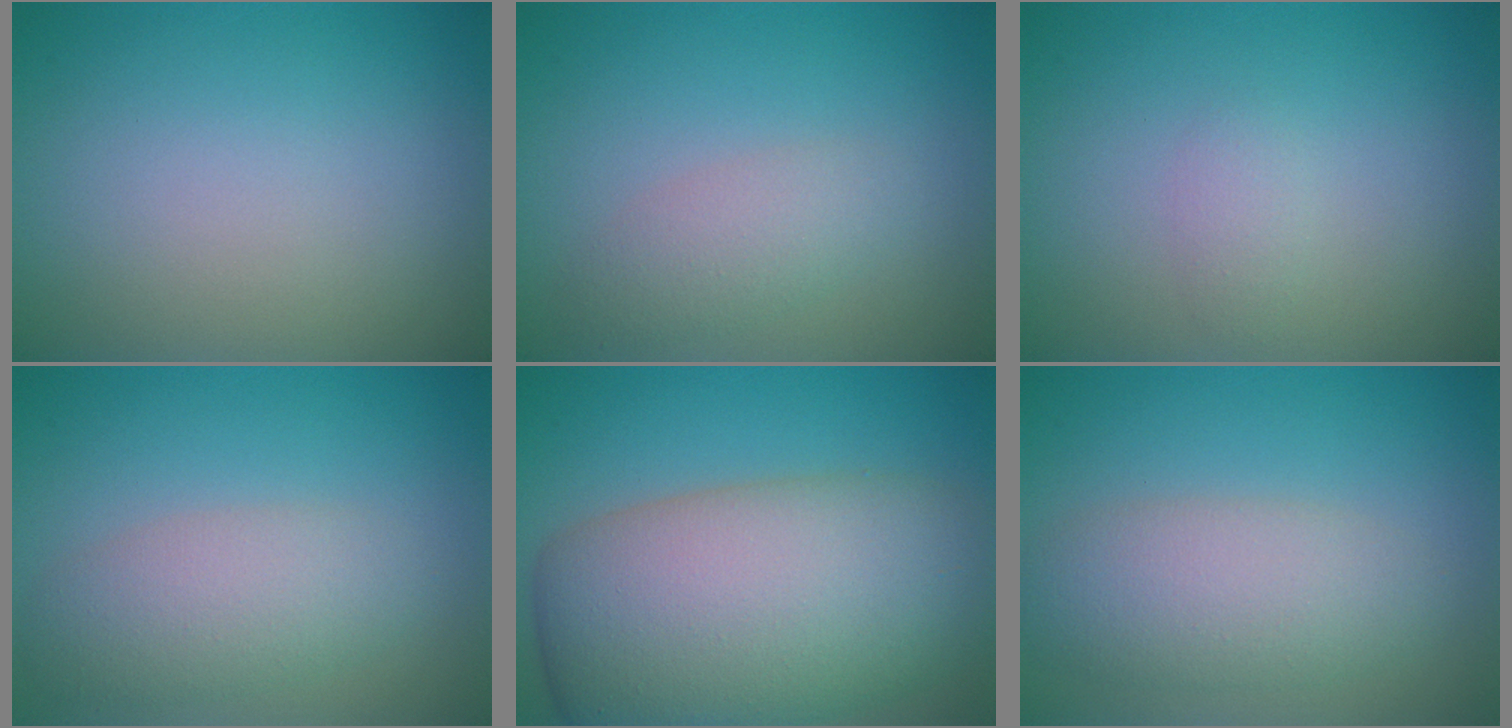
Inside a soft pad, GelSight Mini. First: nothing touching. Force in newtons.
{"total": 2.4, "press": 2.4, "slide": 0.1}
{"total": 1.1, "press": 1.1, "slide": 0.0}
{"total": 3.9, "press": 3.9, "slide": 0.1}
{"total": 12.7, "press": 12.6, "slide": 0.7}
{"total": 4.6, "press": 4.6, "slide": 0.1}